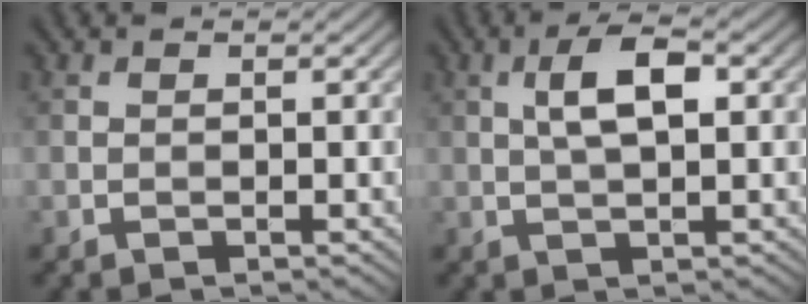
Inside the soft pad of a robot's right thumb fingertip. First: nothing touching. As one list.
[{"total": 4.9, "force": [1.1, 1.7, 4.5], "torque": [-0.092, 0.009, 0.020]}]